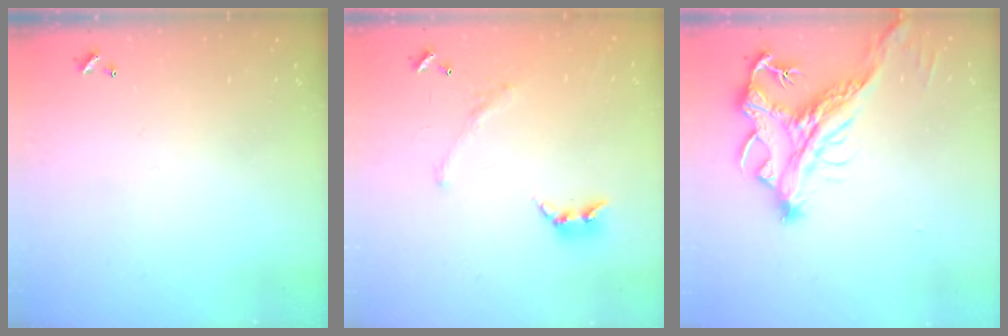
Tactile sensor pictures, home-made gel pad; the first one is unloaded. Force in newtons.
{"total": 1.6, "press": 1.1, "slide": 1.1}
{"total": 4.6, "press": 4.4, "slide": 1.4}